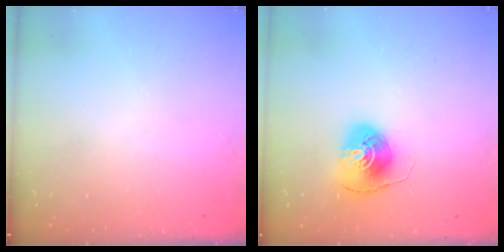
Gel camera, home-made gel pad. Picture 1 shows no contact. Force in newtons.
{"total": 7.6, "press": 7.6, "slide": 0.3}